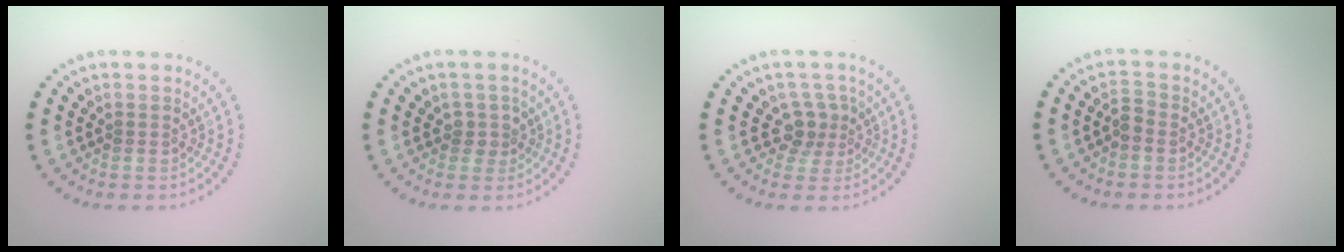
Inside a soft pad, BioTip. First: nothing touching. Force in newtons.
{"total": 1.6, "press": 1.3, "slide": 0.9}
{"total": 2.3, "press": 1.7, "slide": 1.5}
{"total": 1.1, "press": 1.0, "slide": 0.4}